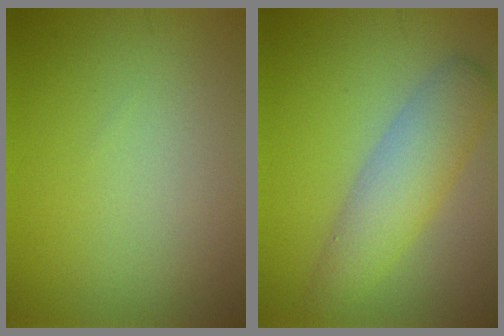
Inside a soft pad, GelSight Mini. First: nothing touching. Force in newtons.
{"total": 4.7, "press": 4.7, "slide": 0.2}